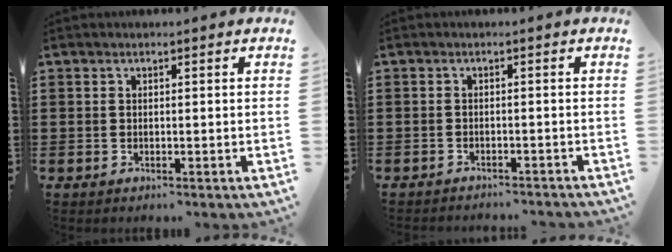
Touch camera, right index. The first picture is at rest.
{"total": 1.3, "force": [-1.3, 0.0, 0.1], "torque": [-0.006, 0.003, -0.027]}